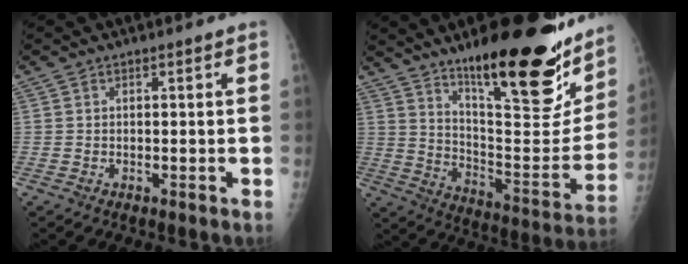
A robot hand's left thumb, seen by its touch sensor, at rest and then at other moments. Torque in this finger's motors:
{"motor_torque": [1.55, -0.24, 1.47, -1.30, 0.32]}